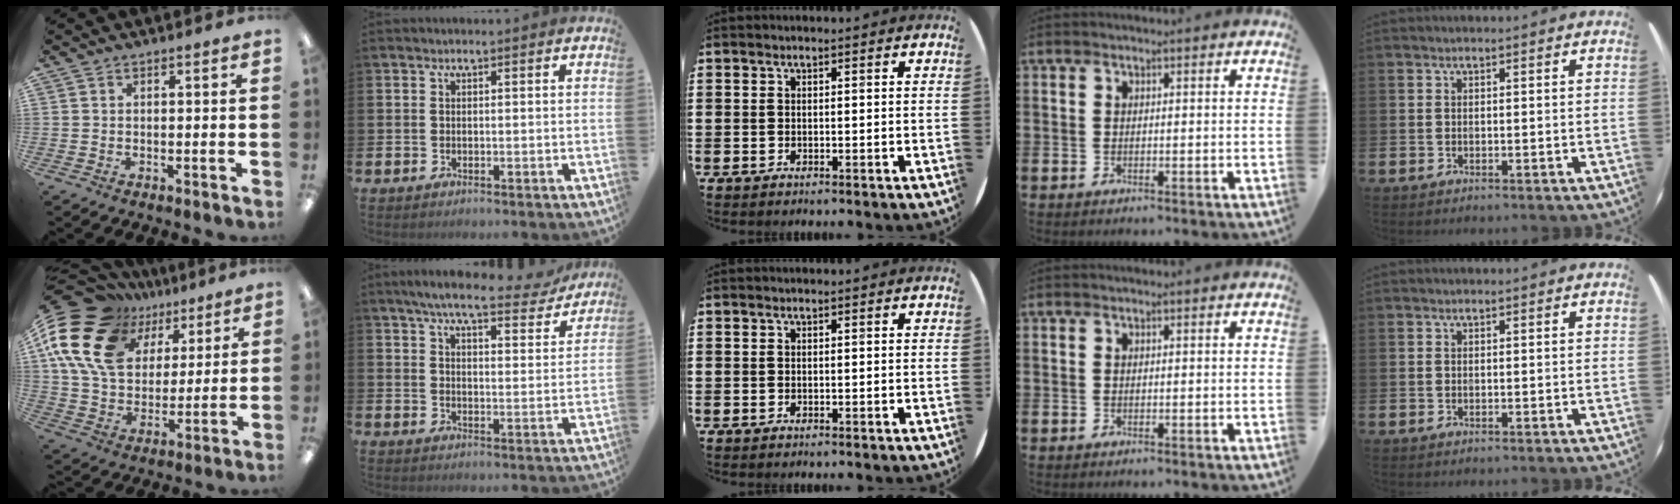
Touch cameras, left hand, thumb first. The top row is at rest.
{"thumb": {"total": 20.9, "force": [10.6, 13.9, 11.4], "torque": [-0.248, -0.053, 0.193]}, "index": {"total": 7.4, "force": [6.4, 1.3, 3.3], "torque": [-0.062, -0.036, 0.106]}}